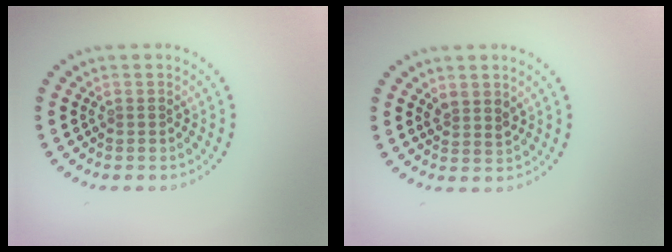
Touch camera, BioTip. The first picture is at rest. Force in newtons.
{"total": 1.5, "press": 1.3, "slide": 0.8}